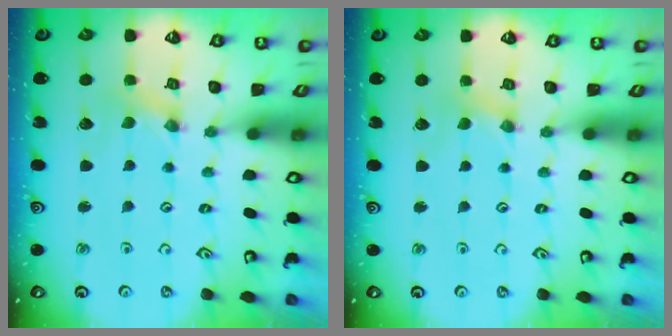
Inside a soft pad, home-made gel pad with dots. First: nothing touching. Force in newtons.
{"total": 2.1, "press": 2.0, "slide": 0.4}